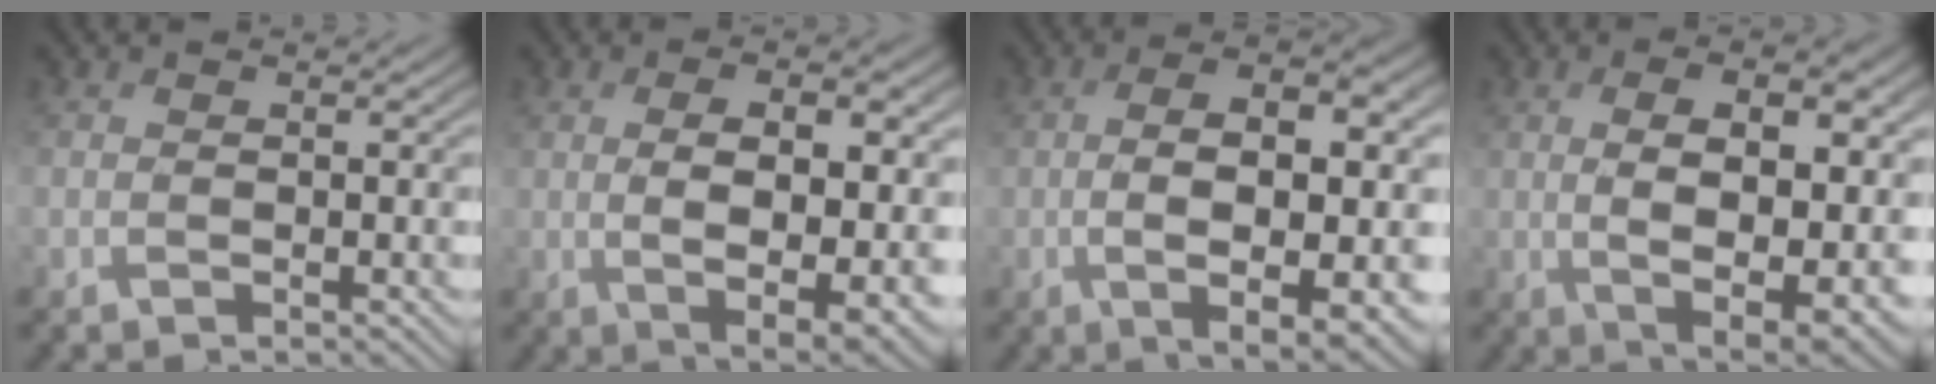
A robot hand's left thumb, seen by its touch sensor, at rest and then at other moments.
{"total": 10.5, "force": [1.0, 4.5, 9.4], "torque": [-0.155, -0.009, 0.020]}
{"total": 11.2, "force": [-0.6, 4.1, 10.4], "torque": [-0.189, -0.007, -0.006]}
{"total": 12.1, "force": [1.3, 5.2, 10.8], "torque": [-0.176, -0.006, 0.020]}